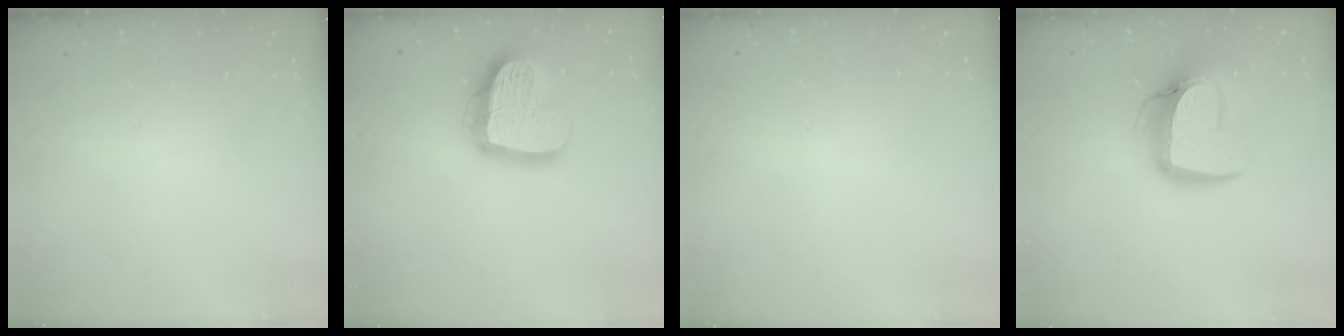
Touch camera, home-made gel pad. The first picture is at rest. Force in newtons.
{"total": 19.3, "press": 19.3, "slide": 1.6}
{"total": 0.0}
{"total": 15.5, "press": 15.5, "slide": 1.2}